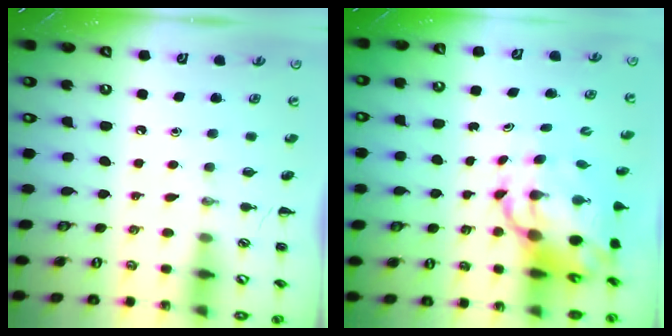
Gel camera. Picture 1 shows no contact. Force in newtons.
{"total": 10.5, "press": 10.1, "slide": 3.0}